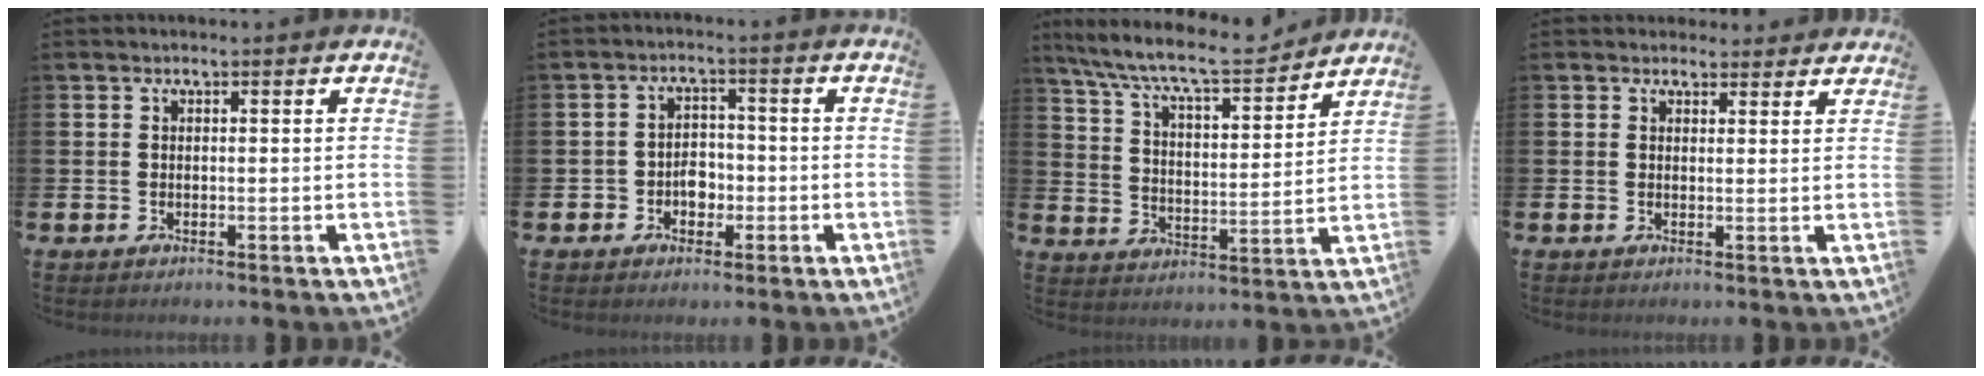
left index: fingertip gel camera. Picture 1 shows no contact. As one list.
[{"total": 3.2, "force": [-1.3, 2.5, 1.4], "torque": [-0.024, 0.003, -0.031]}, {"total": 9.7, "force": [8.9, 1.4, 3.5], "torque": [-0.101, -0.060, 0.153]}, {"total": 2.2, "force": [2.0, 0.8, -0.2], "torque": [0.007, -0.006, 0.037]}]